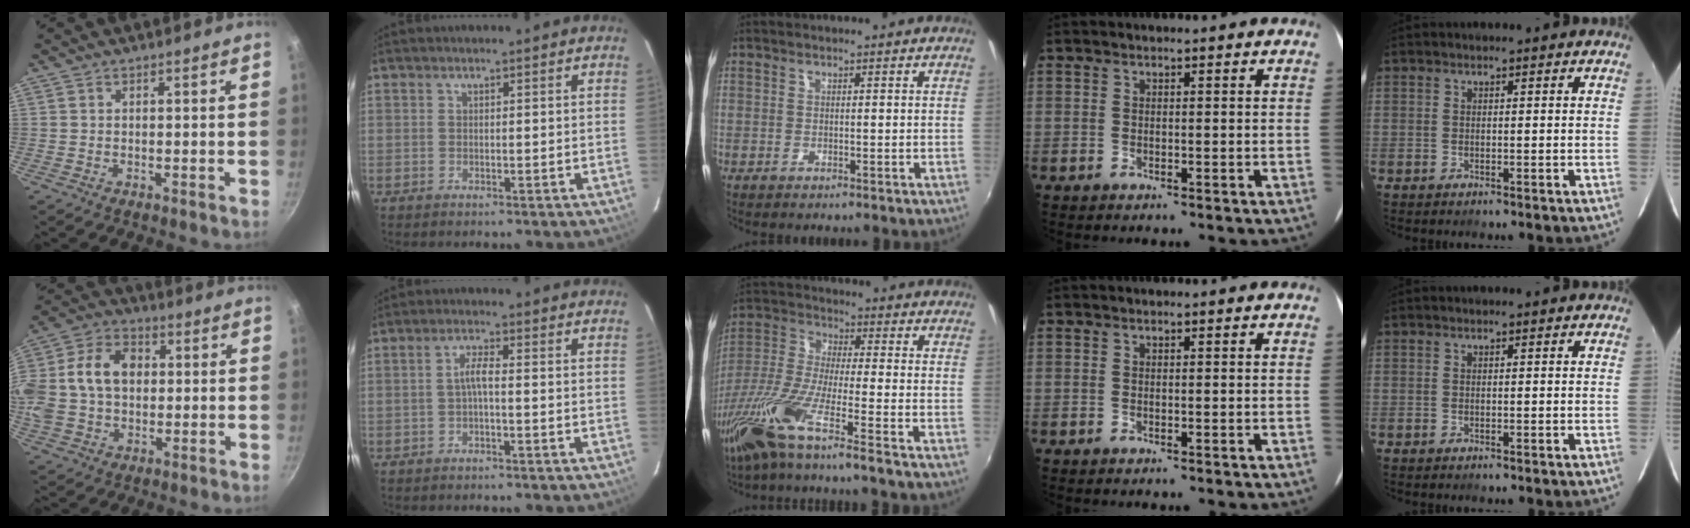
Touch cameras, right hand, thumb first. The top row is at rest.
{"thumb": {"total": 18.2, "force": [1.7, 13.3, 12.3], "torque": [-0.244, 0.034, 0.020]}, "index": {"total": 2.4, "force": [-0.7, 0.2, 2.3], "torque": [-0.047, 0.006, -0.014]}, "middle": {"total": 13.6, "force": [-8.7, 0.5, 10.4], "torque": [-0.221, -0.030, -0.173]}}